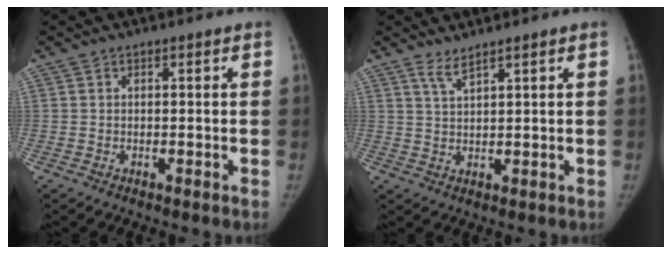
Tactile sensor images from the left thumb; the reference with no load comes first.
{"total": 2.5, "force": [2.0, 0.2, 1.4], "torque": [-0.028, -0.014, 0.045]}